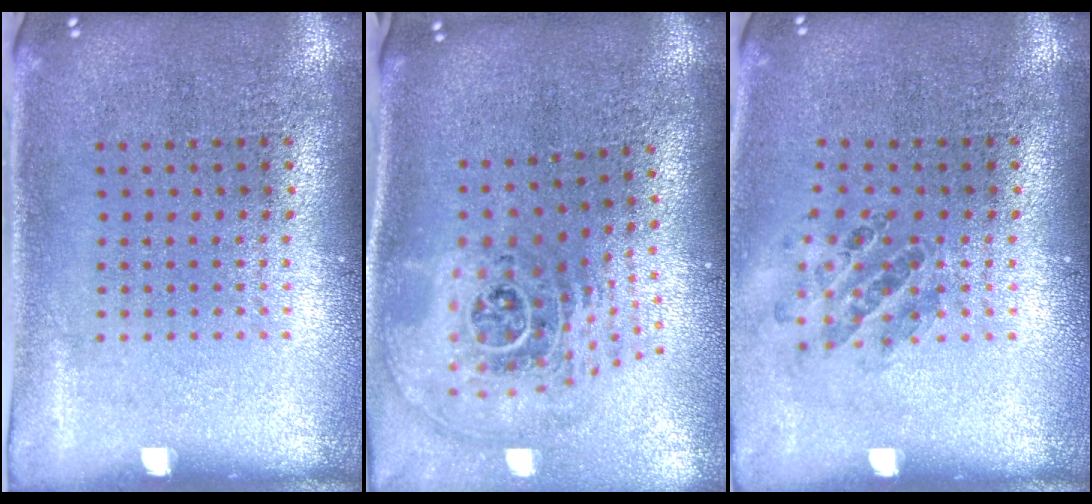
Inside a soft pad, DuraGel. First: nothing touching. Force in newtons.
{"total": 2.8, "press": 1.8, "slide": 2.1}
{"total": 0.8, "press": 0.8, "slide": 0.1}